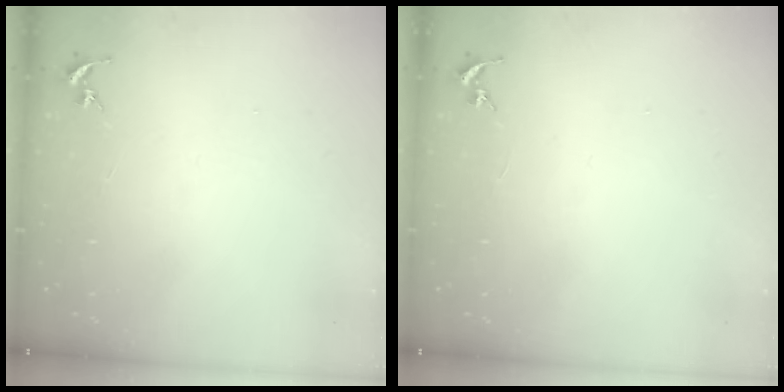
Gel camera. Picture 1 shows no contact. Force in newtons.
{"total": 0.0}